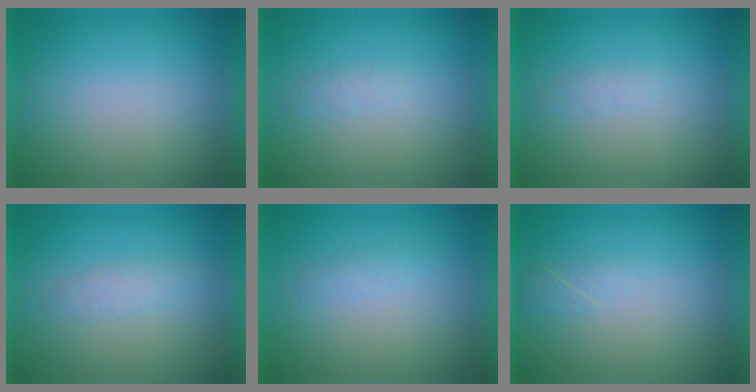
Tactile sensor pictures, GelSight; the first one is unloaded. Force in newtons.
{"total": 1.2}
{"total": 1.2}
{"total": 1.9}
{"total": 1.2}
{"total": 1.6}